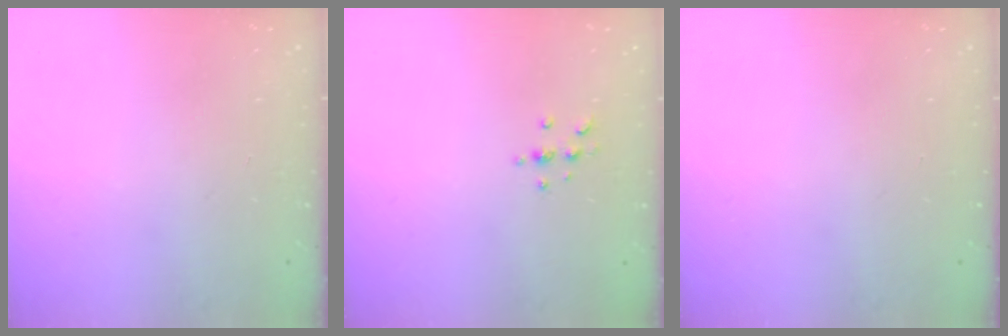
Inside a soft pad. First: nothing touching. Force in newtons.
{"total": 2.9, "press": 2.9, "slide": 0.4}
{"total": 0.0}